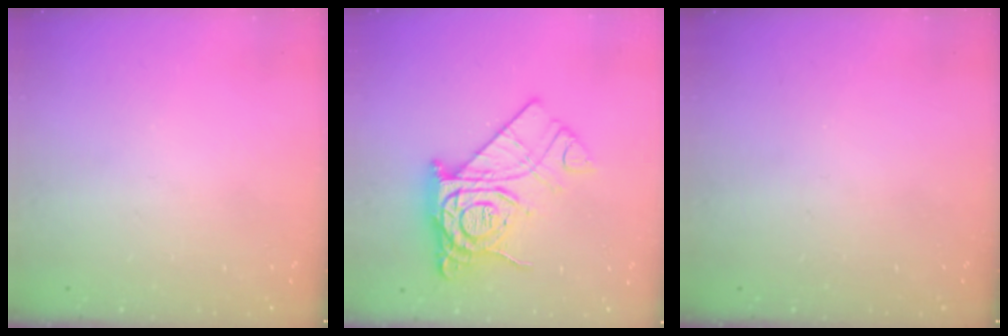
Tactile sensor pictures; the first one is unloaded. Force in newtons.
{"total": 18.3, "press": 18.2, "slide": 1.7}
{"total": 0.0}